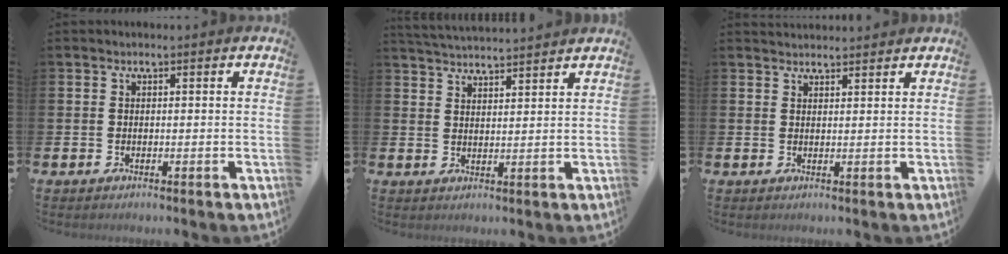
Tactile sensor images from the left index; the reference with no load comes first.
{"total": 3.9, "force": [3.9, -0.2, 0.1], "torque": [-0.013, -0.022, 0.071]}
{"total": 2.0, "force": [2.0, 0.4, -0.1], "torque": [0.010, -0.011, 0.034]}